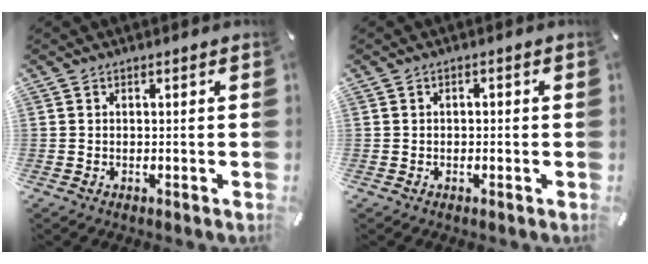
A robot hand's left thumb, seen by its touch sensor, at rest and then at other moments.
{"total": 0.9, "force": [-0.3, 0.7, 0.4], "torque": [-0.009, 0.004, -0.008]}